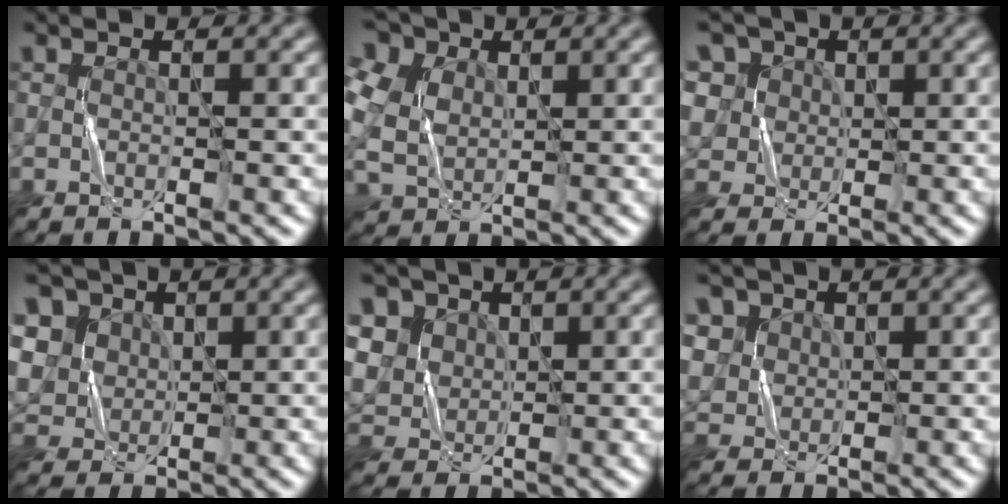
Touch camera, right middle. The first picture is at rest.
{"total": 12.6, "force": [4.4, 9.5, 7.1], "torque": [-0.167, 0.039, 0.061]}
{"total": 8.0, "force": [3.7, 6.4, 3.0], "torque": [-0.074, 0.020, 0.048]}
{"total": 7.8, "force": [2.9, 6.5, 3.2], "torque": [-0.081, 0.020, 0.039]}
{"total": 6.7, "force": [2.6, 5.6, 2.7], "torque": [-0.070, 0.016, 0.041]}
{"total": 4.9, "force": [2.0, 4.1, 1.6], "torque": [-0.051, 0.007, 0.040]}